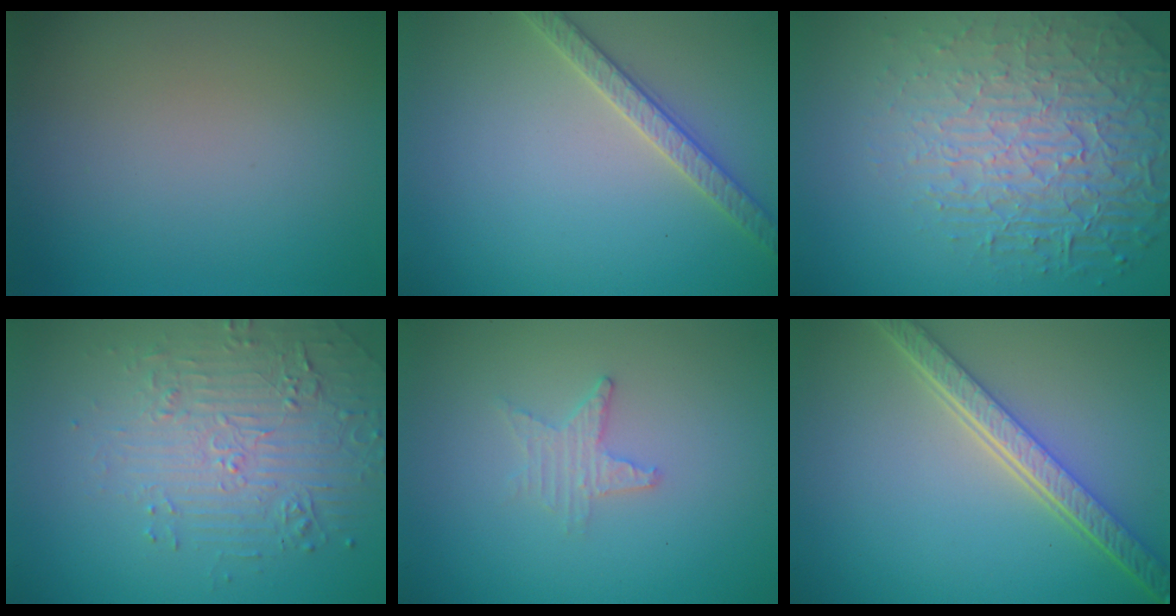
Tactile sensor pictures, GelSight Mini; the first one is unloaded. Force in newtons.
{"total": 2.7, "press": 2.7, "slide": 0.1}
{"total": 7.8, "press": 5.5, "slide": 5.6}
{"total": 4.7, "press": 3.5, "slide": 3.2}
{"total": 1.7, "press": 1.6, "slide": 0.4}
{"total": 5.4, "press": 4.1, "slide": 3.4}